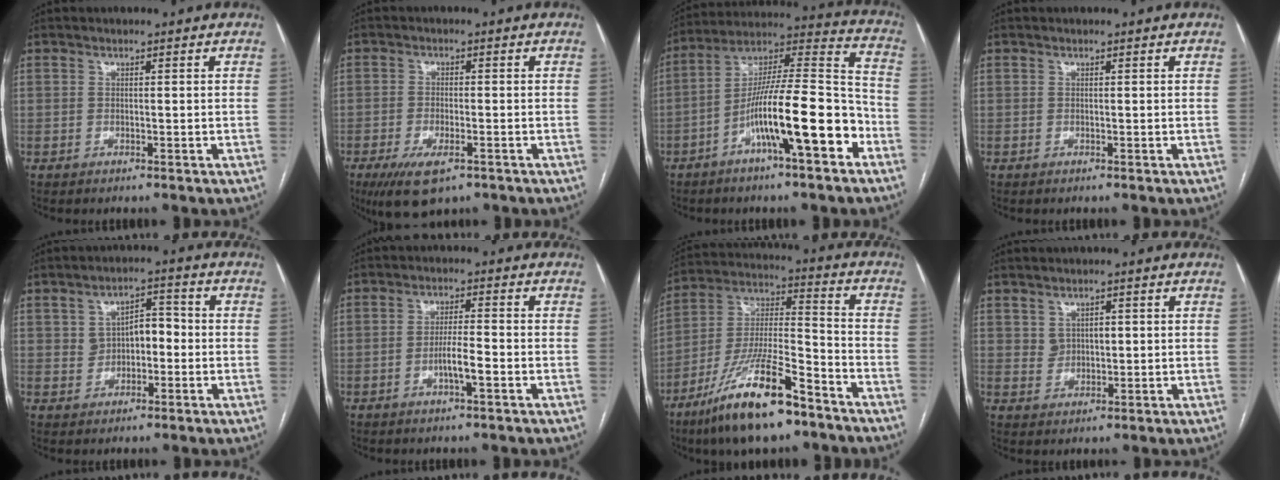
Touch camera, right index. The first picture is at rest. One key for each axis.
{"total": 7.4, "fx": -4.3, "fy": 2.7, "fz": 5.3, "tx": -0.097, "ty": -0.013, "tz": -0.066}
{"total": 16.9, "fx": -7.2, "fy": 2.1, "fz": 15.1, "tx": -0.257, "ty": 0.014, "tz": -0.119}
{"total": 0.0}
{"total": 5.1, "fx": -0.2, "fy": 3.5, "fz": 3.7, "tx": -0.055, "ty": 0.028, "tz": 0.002}
{"total": 4.1, "fx": -1.6, "fy": 0.4, "fz": 3.7, "tx": -0.066, "ty": 0.001, "tz": -0.028}
{"total": 18.2, "fx": -11.9, "fy": 3.7, "fz": 13.3, "tx": -0.274, "ty": -0.019, "tz": -0.216}
{"total": 2.9, "fx": 0.9, "fy": 2.2, "fz": 1.7, "tx": -0.028, "ty": 0.006, "tz": 0.020}